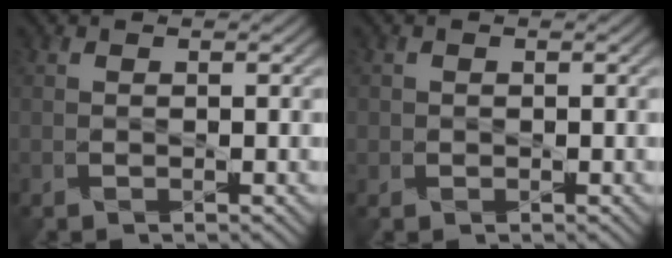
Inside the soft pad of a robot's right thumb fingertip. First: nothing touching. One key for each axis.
{"total": 0.9, "fx": 0.0, "fy": 0.9, "fz": 0.0, "tx": 0.002, "ty": -0.005, "tz": -0.002}